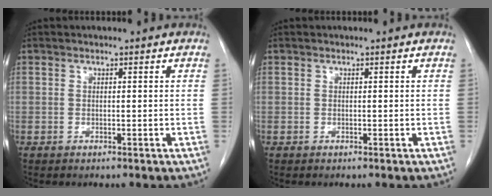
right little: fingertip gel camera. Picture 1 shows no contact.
{"total": 0.0}